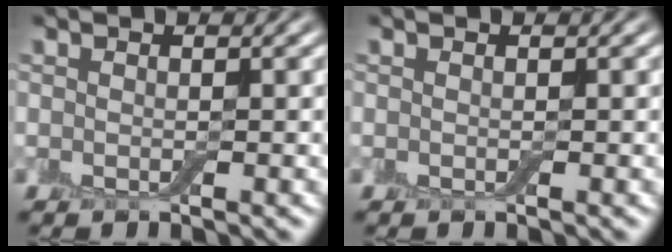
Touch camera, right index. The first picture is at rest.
{"total": 0.0}